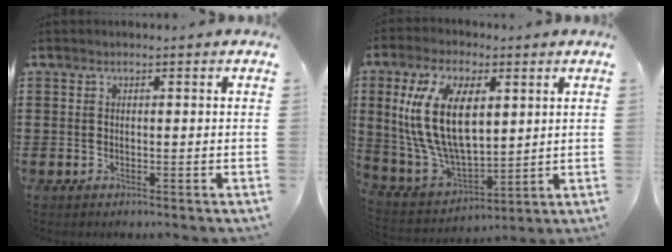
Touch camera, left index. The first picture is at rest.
{"total": 14.6, "force": [4.3, 7.5, 11.7], "torque": [-0.268, 0.004, 0.078]}